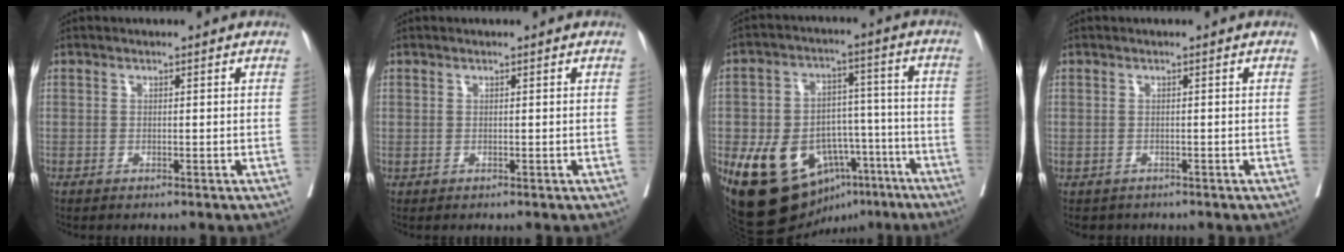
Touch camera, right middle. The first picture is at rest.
{"total": 0.0}
{"total": 18.7, "force": [-9.4, 12.0, 10.9], "torque": [-0.179, 0.035, -0.134]}
{"total": 2.0, "force": [-1.6, 1.1, 0.2], "torque": [-0.007, -0.001, -0.024]}